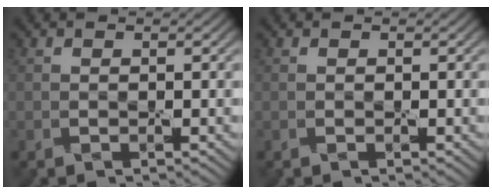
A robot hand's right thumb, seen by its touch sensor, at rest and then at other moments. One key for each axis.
{"total": 0.0}